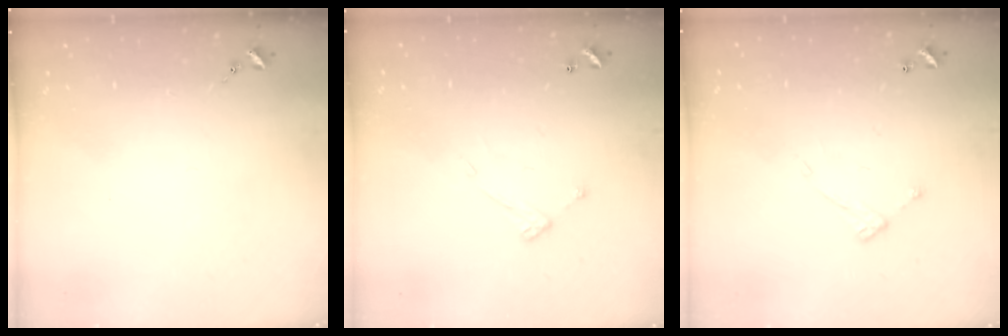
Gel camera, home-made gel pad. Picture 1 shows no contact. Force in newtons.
{"total": 7.3, "press": 7.3, "slide": 0.5}
{"total": 7.5, "press": 7.4, "slide": 0.4}